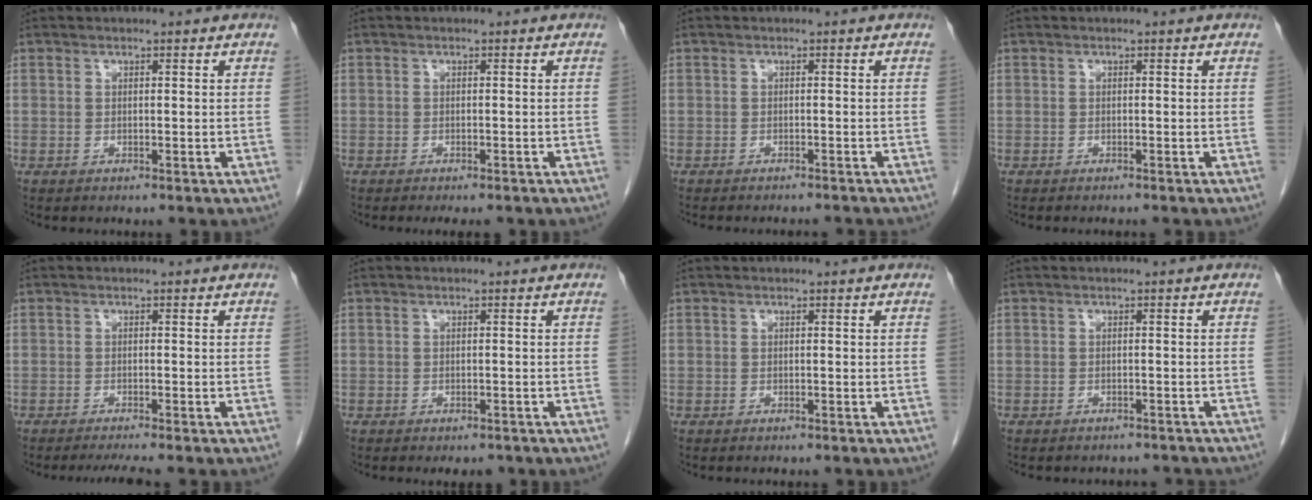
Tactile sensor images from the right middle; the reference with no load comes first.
{"total": 2.8, "force": [-2.3, 1.0, 1.2], "torque": [-0.010, -0.005, -0.029]}
{"total": 6.7, "force": [-6.2, 1.1, 2.2], "torque": [-0.018, -0.008, -0.071]}
{"total": 1.8, "force": [-1.6, 0.1, 0.8], "torque": [-0.009, 0.000, -0.018]}
{"total": 3.0, "force": [-2.5, -0.5, 1.5], "torque": [-0.022, -0.007, -0.041]}
{"total": 2.2, "force": [-1.7, 1.2, 0.7], "torque": [-0.006, 0.000, -0.017]}
{"total": 0.0}
{"total": 6.3, "force": [-5.8, 2.2, 1.4], "torque": [-0.014, 0.003, -0.060]}